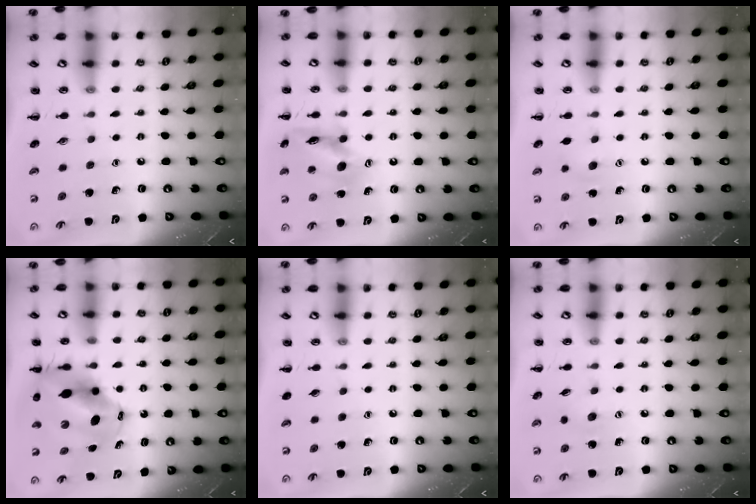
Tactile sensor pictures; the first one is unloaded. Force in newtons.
{"total": 13.7, "press": 13.6, "slide": 1.4}
{"total": 6.1, "press": 5.9, "slide": 1.3}
{"total": 11.3, "press": 10.9, "slide": 3.2}
{"total": 0.0}
{"total": 4.6, "press": 4.4, "slide": 1.1}